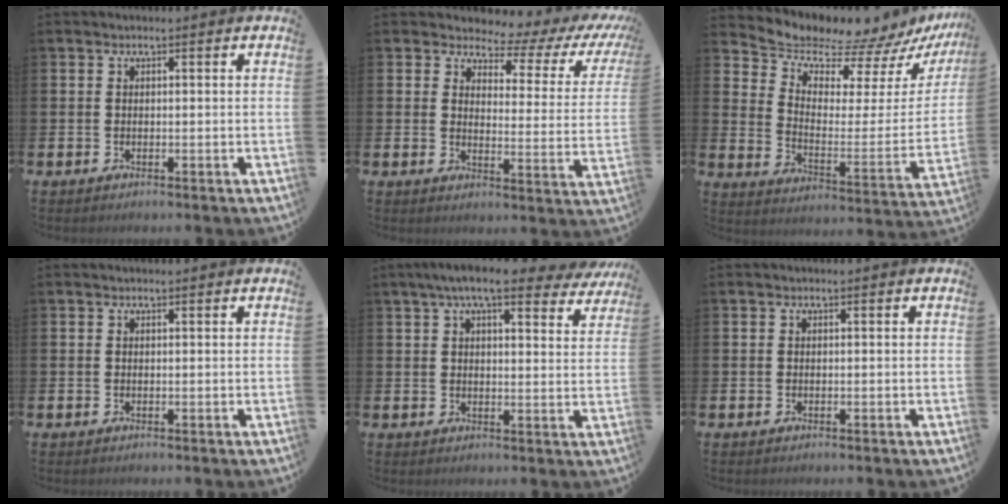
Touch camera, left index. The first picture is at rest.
{"total": 4.0, "force": [3.3, 1.9, 1.0], "torque": [-0.026, -0.038, 0.044]}
{"total": 9.3, "force": [8.7, 2.8, 1.9], "torque": [-0.063, -0.084, 0.142]}
{"total": 0.0}
{"total": 7.6, "force": [6.4, 1.4, 3.8], "torque": [-0.069, -0.020, 0.111]}
{"total": 0.0}